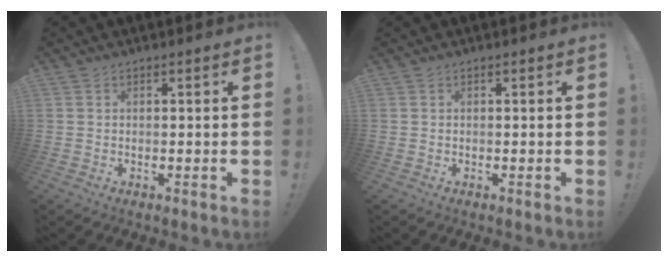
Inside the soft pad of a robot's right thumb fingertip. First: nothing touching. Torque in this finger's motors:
{"motor_torque": [0.00, 0.00, 0.05, -0.03, 0.00]}